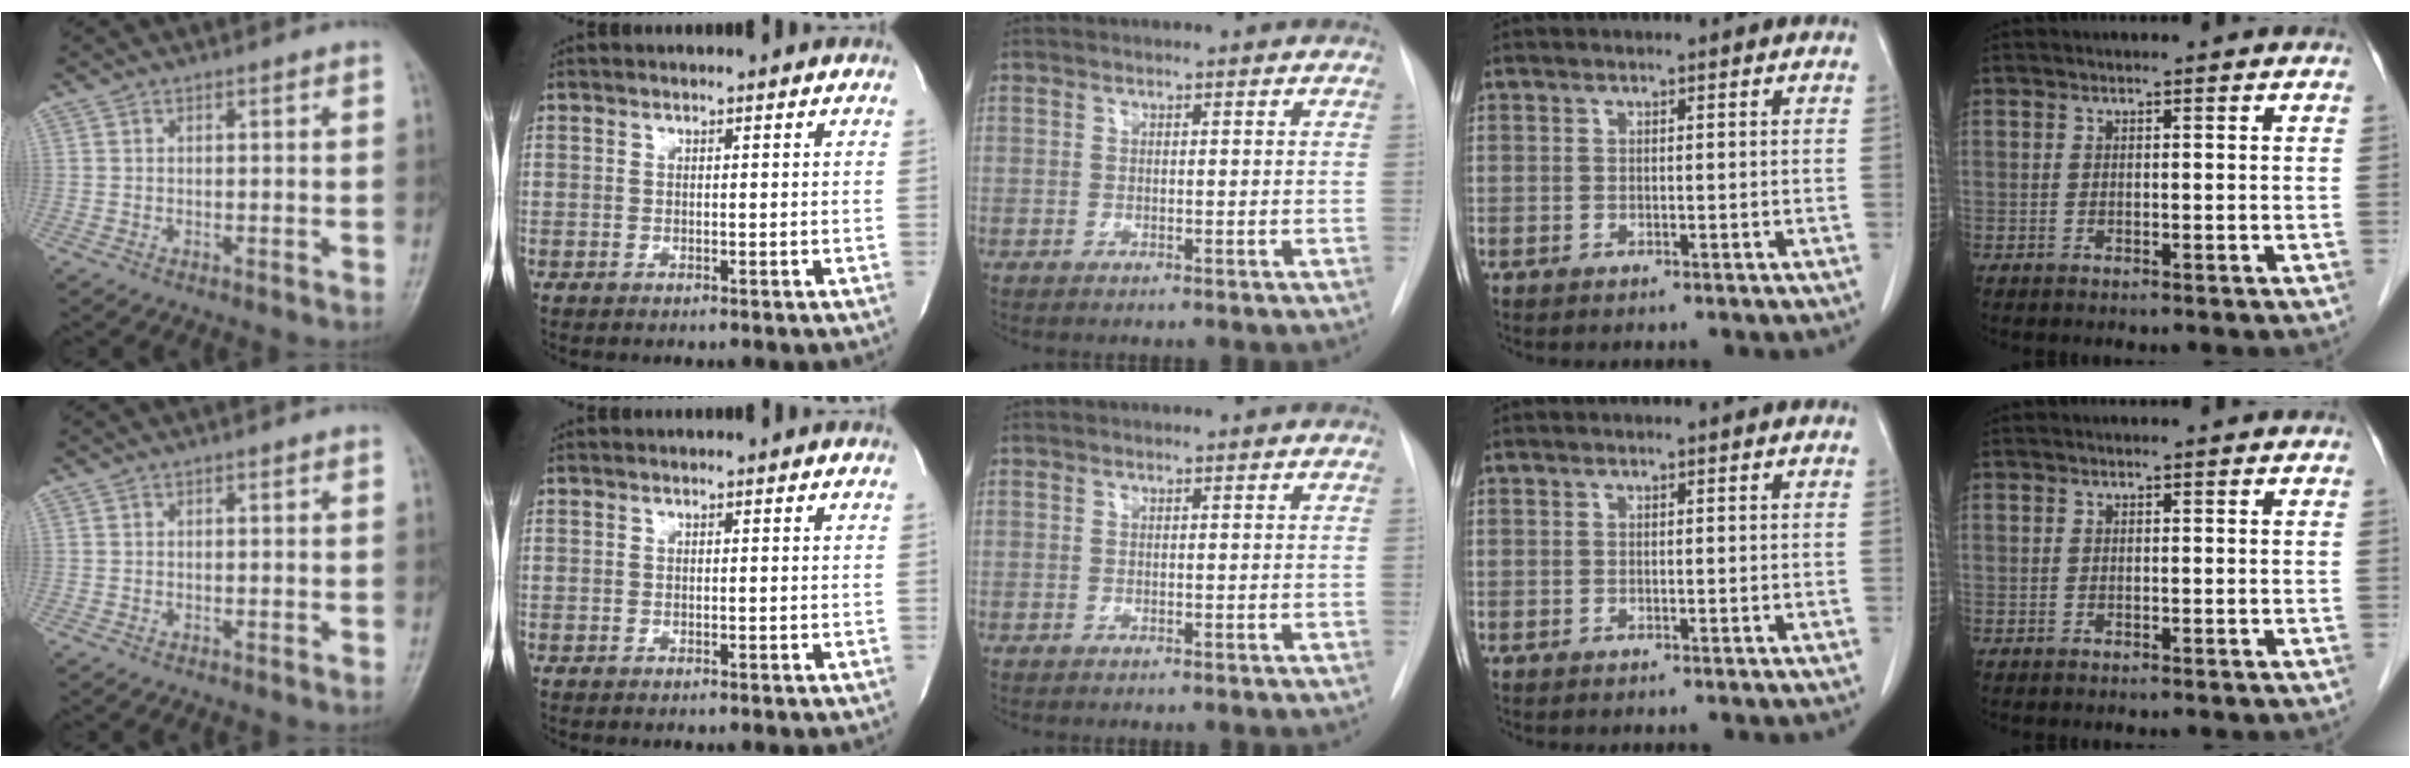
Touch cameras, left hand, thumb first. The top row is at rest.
{}